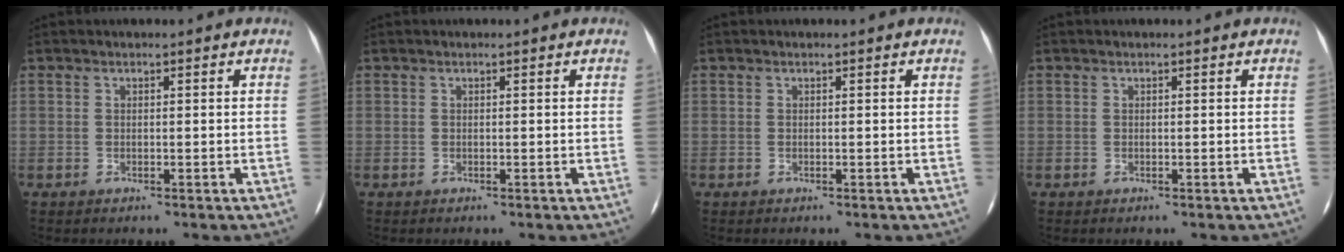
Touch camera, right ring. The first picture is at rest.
{"total": 0.0}
{"total": 0.0}
{"total": 0.0}